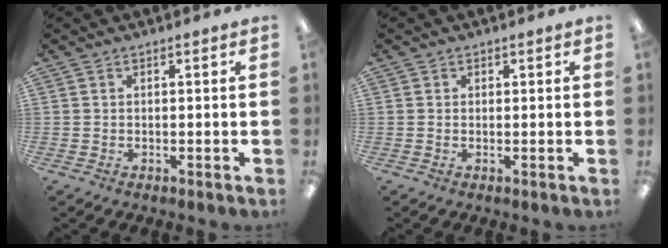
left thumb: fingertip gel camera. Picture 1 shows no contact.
{"total": 0.6, "force": [0.0, 0.5, -0.2], "torque": [0.004, 0.002, 0.000]}